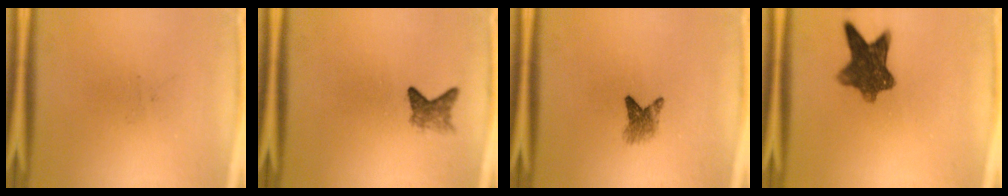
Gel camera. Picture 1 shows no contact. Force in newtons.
{"total": 2.5}
{"total": 2.7}
{"total": 8.7}